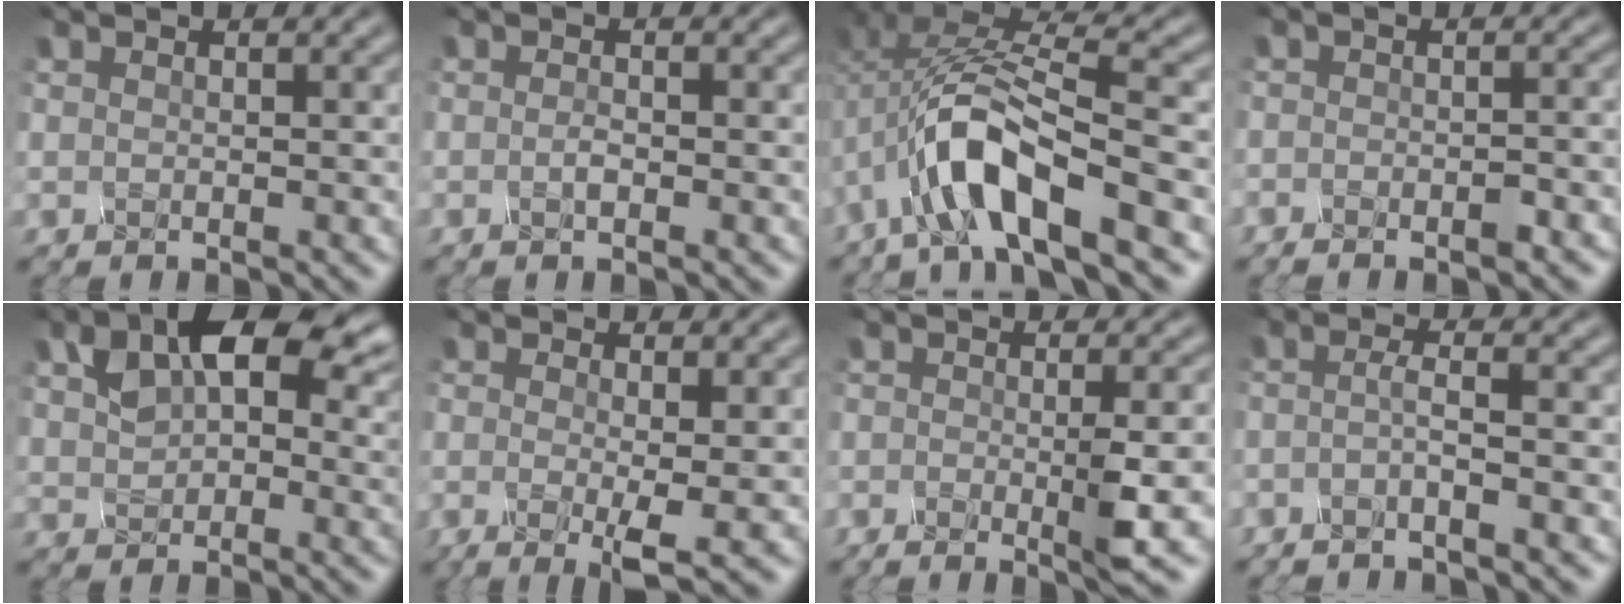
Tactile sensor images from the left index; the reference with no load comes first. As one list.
[{"total": 1.4, "force": [-1.3, -0.5, -0.1], "torque": [-0.019, 0.001, -0.001]}, {"total": 8.6, "force": [-4.2, 2.8, 6.9], "torque": [-0.161, 0.009, -0.058]}, {"total": 2.5, "force": [-2.5, -0.3, 0.3], "torque": [-0.017, -0.003, -0.020]}, {"total": 8.0, "force": [2.7, 4.7, 5.9], "torque": [-0.119, 0.016, 0.067]}, {"total": 3.6, "force": [-1.3, 0.1, 3.3], "torque": [-0.069, -0.010, -0.001]}, {"total": 3.9, "force": [-1.8, 0.1, 3.4], "torque": [-0.064, -0.009, -0.010]}, {"total": 2.4, "force": [-2.1, -0.2, 1.2], "torque": [-0.028, -0.002, -0.026]}]